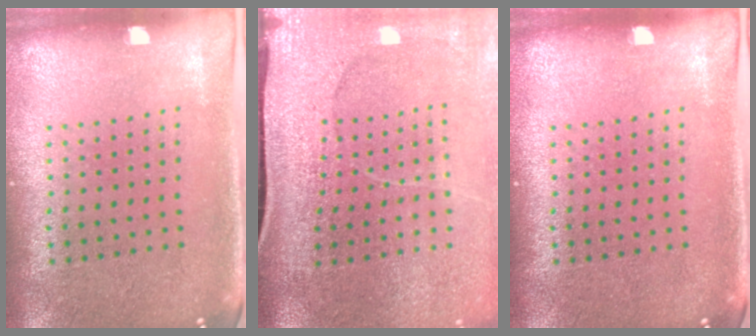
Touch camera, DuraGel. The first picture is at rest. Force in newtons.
{"total": 3.8, "press": 3.1, "slide": 2.1}
{"total": 0.0}